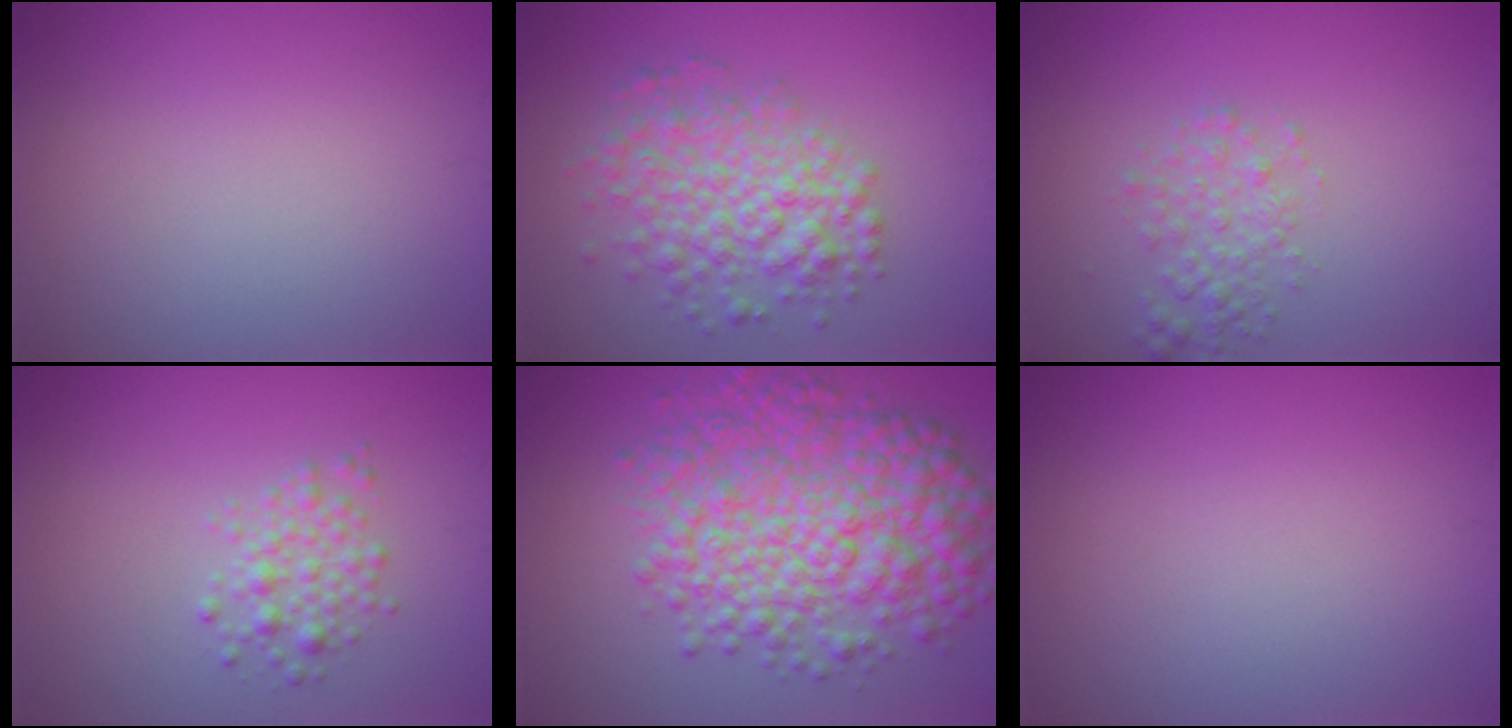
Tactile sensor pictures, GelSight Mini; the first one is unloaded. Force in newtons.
{"total": 5.2, "press": 5.2, "slide": 0.2}
{"total": 2.2, "press": 2.2, "slide": 0.1}
{"total": 2.1, "press": 2.1, "slide": 0.2}
{"total": 9.3, "press": 9.3, "slide": 0.1}
{"total": 0.0}